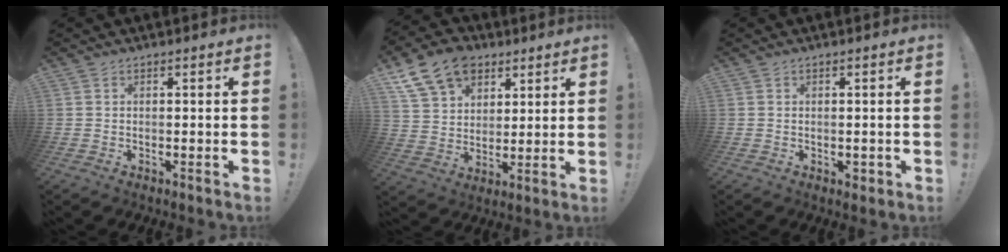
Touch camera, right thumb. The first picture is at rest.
{"total": 15.6, "force": [8.7, 11.2, 6.6], "torque": [-0.104, -0.045, 0.168]}
{"total": 1.4, "force": [-0.2, 1.1, 0.8], "torque": [-0.010, 0.001, -0.004]}